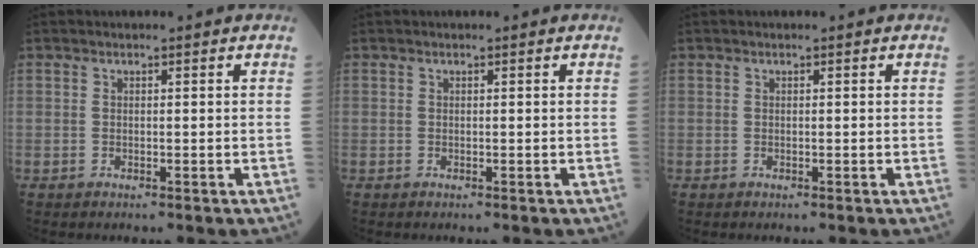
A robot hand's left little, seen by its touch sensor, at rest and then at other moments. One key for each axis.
{"total": 0.0}
{"total": 0.0}